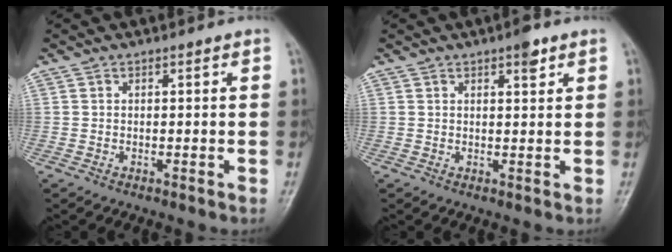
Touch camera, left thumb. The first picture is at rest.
{"total": 2.9, "force": [1.8, 0.9, 2.1], "torque": [-0.024, -0.007, 0.023]}